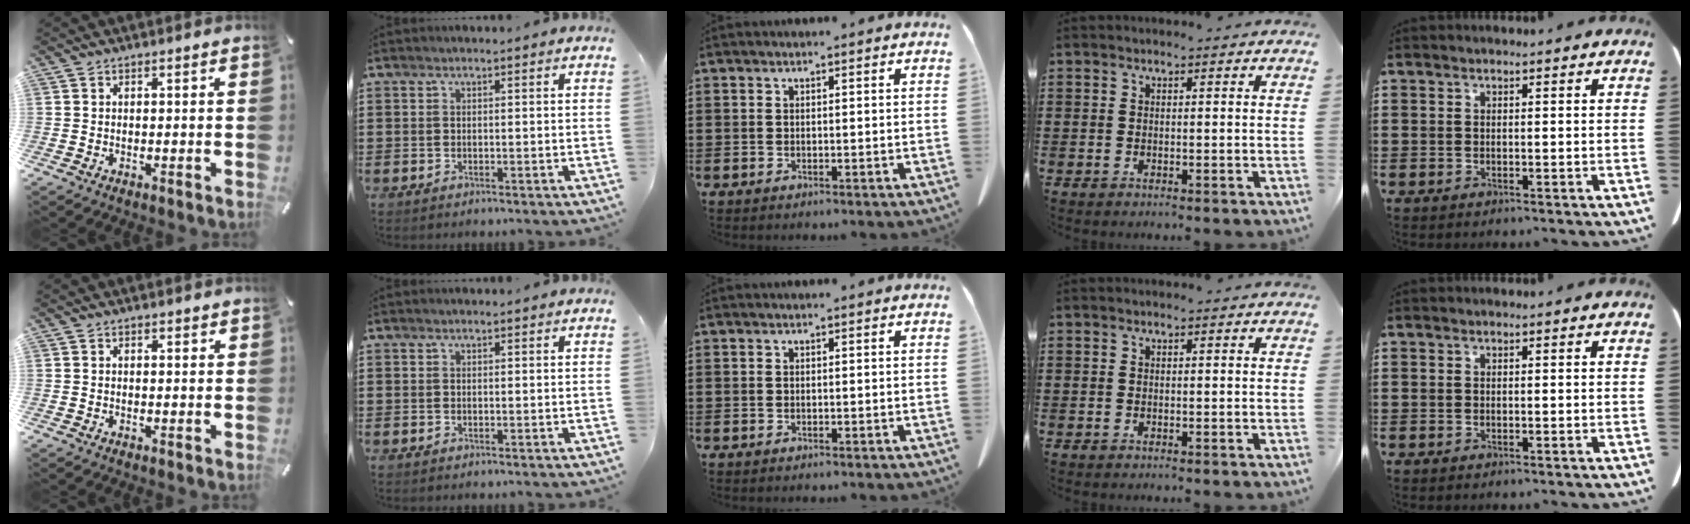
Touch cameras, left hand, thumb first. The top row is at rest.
{"thumb": {"total": 0.6, "force": [0.3, 0.4, 0.3], "torque": [0.003, -0.001, 0.003]}}